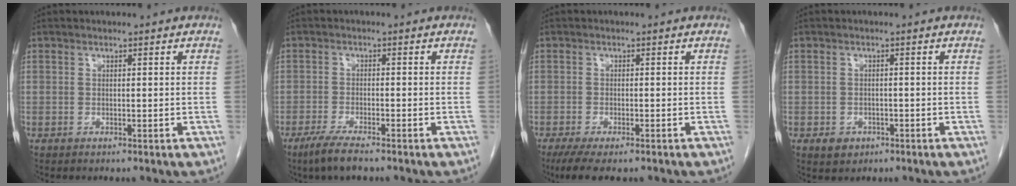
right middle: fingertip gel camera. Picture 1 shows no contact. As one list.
[{"total": 4.7, "force": [-3.4, 0.6, 3.2], "torque": [-0.066, -0.011, -0.060]}, {"total": 6.3, "force": [-4.7, 1.6, 3.9], "torque": [-0.061, -0.016, -0.074]}, {"total": 2.3, "force": [-1.1, 1.8, 0.8], "torque": [-0.011, 0.004, -0.008]}]